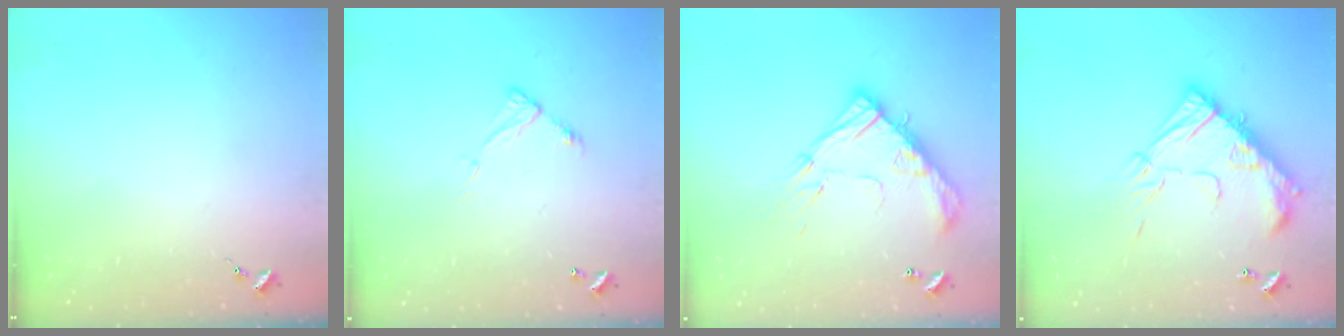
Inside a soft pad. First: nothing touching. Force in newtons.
{"total": 6.4, "press": 6.4, "slide": 0.6}
{"total": 17.3, "press": 17.3, "slide": 1.4}
{"total": 21.7, "press": 21.6, "slide": 1.9}